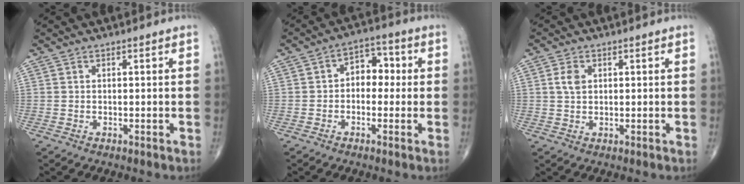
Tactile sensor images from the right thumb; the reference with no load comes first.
{"total": 6.5, "force": [0.0, 4.7, 4.6], "torque": [-0.031, 0.026, -0.012]}
{"total": 3.0, "force": [0.8, 2.0, 2.1], "torque": [-0.038, 0.001, 0.016]}